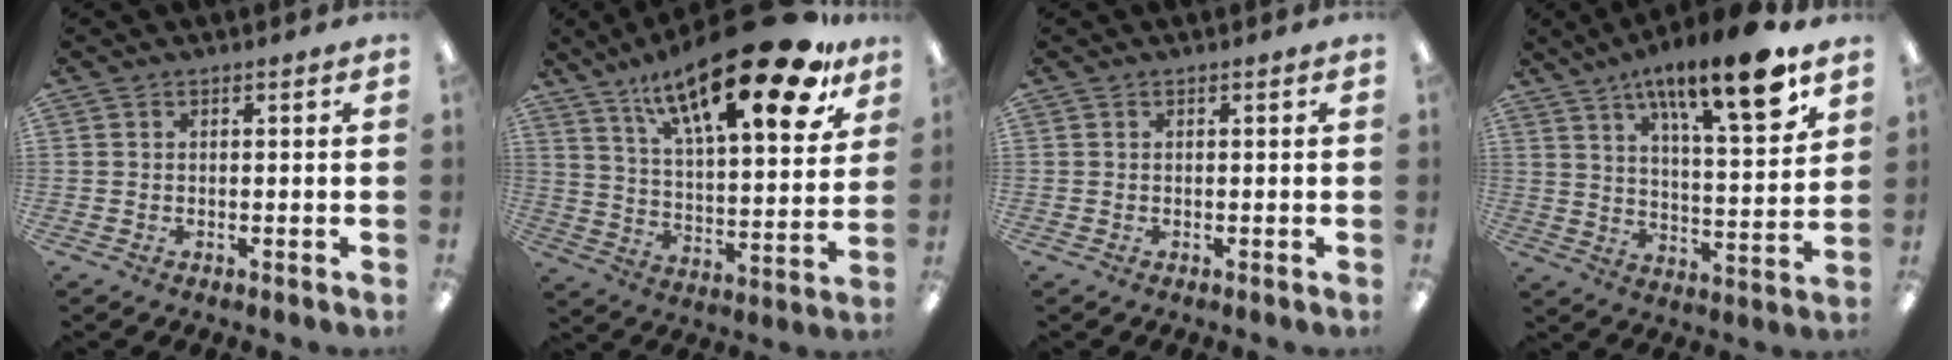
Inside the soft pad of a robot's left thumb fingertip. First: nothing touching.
{"total": 26.6, "force": [17.2, 8.0, 18.7], "torque": [-0.285, -0.104, 0.277]}
{"total": 0.0}
{"total": 18.2, "force": [12.1, 4.6, 12.8], "torque": [-0.197, -0.070, 0.190]}